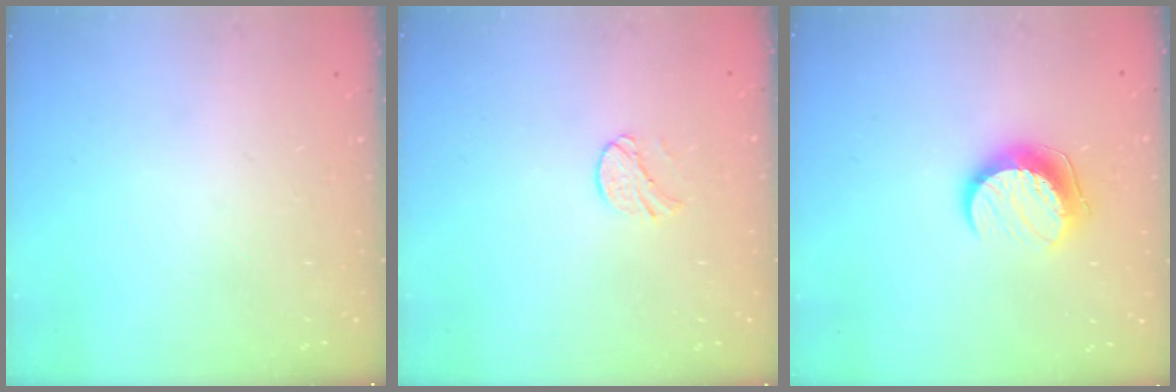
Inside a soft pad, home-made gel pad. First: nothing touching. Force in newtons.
{"total": 6.2, "press": 6.2, "slide": 0.6}
{"total": 10.3, "press": 10.3, "slide": 0.3}